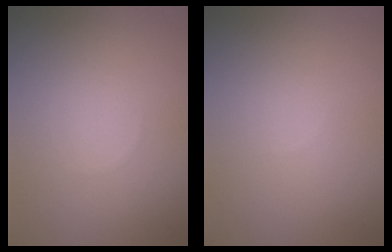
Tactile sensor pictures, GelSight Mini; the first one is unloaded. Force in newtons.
{"total": 0.0}